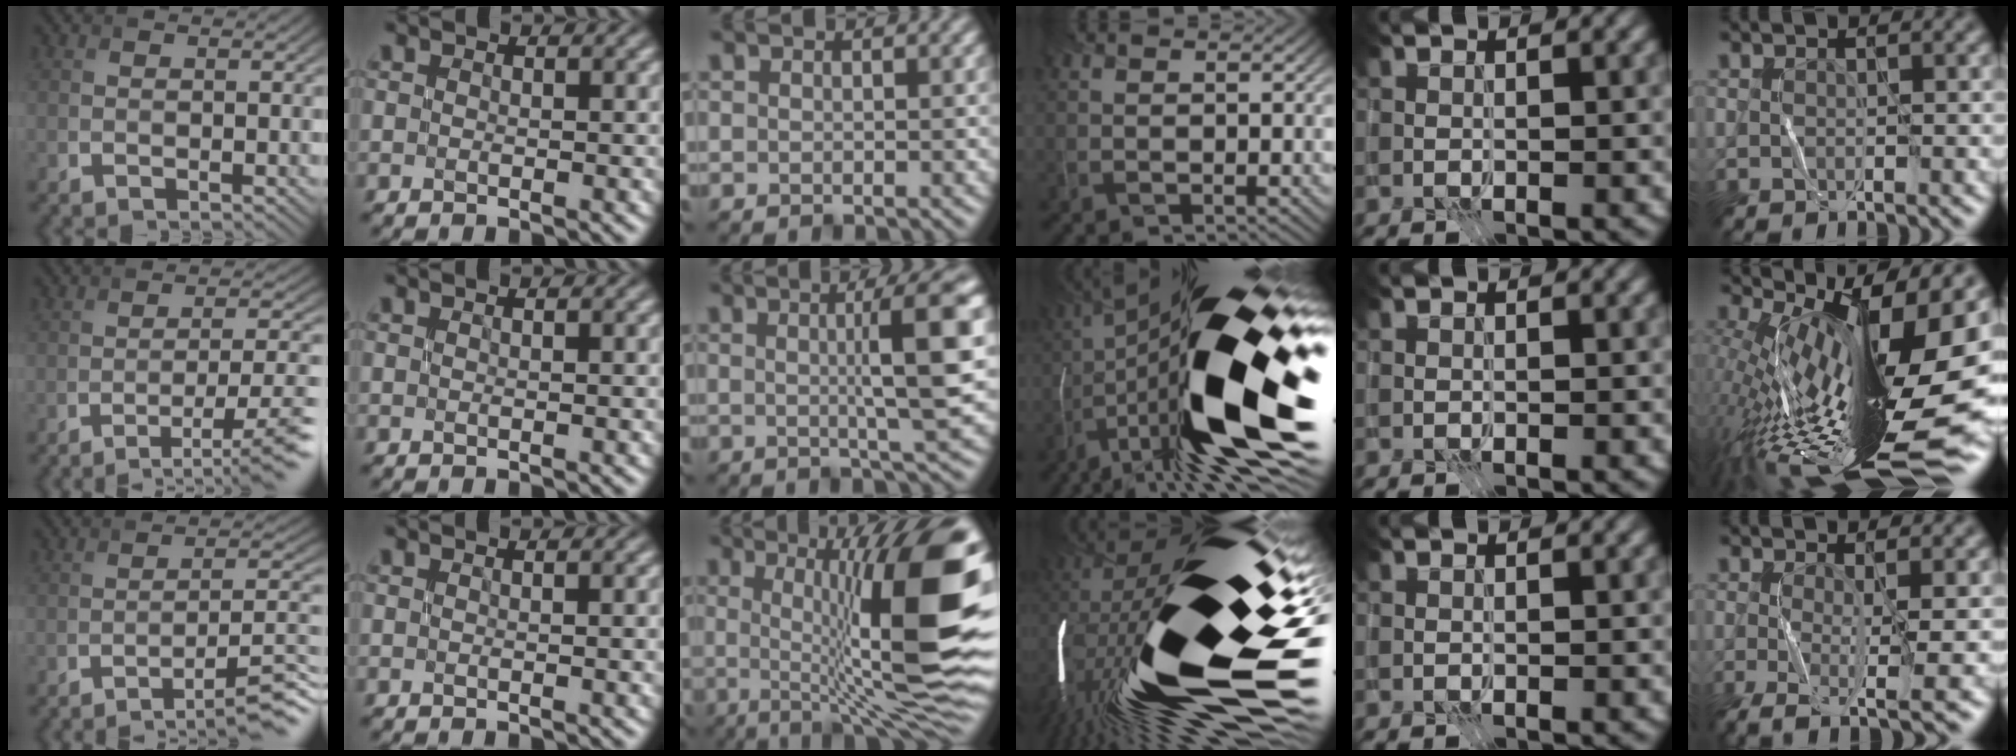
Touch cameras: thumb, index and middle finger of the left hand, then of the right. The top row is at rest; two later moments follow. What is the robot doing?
{"motion": "open", "object": "stapler"}